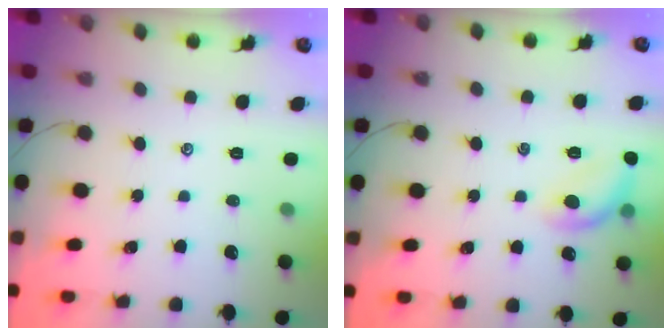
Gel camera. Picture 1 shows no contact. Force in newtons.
{"total": 11.3, "press": 11.2, "slide": 1.6}